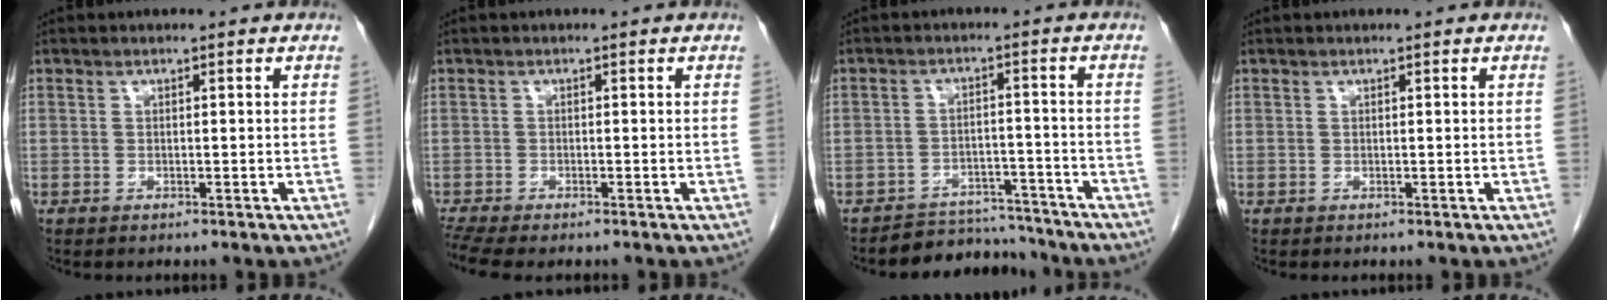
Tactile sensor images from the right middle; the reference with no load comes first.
{"total": 4.2, "force": [-3.6, 0.6, 2.1], "torque": [-0.047, -0.011, -0.061]}
{"total": 7.3, "force": [-6.9, 2.3, -0.6], "torque": [0.019, 0.017, -0.102]}
{"total": 0.0}